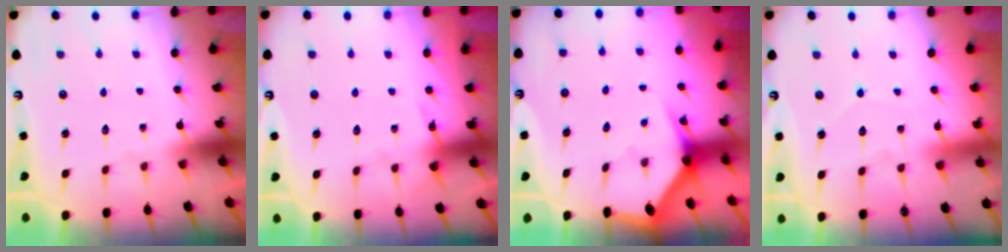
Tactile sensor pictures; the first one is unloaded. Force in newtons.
{"total": 4.4, "press": 4.4, "slide": 0.5}
{"total": 2.9, "press": 2.9, "slide": 0.1}
{"total": 3.3, "press": 3.3, "slide": 0.4}